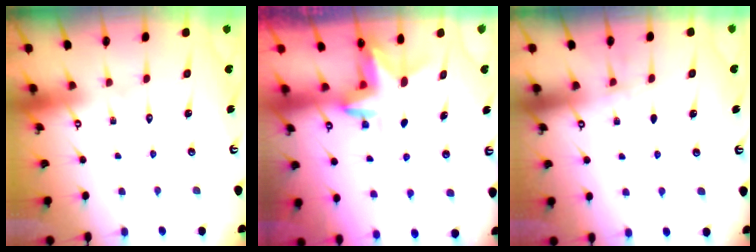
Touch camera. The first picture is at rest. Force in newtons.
{"total": 3.0, "press": 3.0, "slide": 0.2}
{"total": 2.7, "press": 2.6, "slide": 0.7}